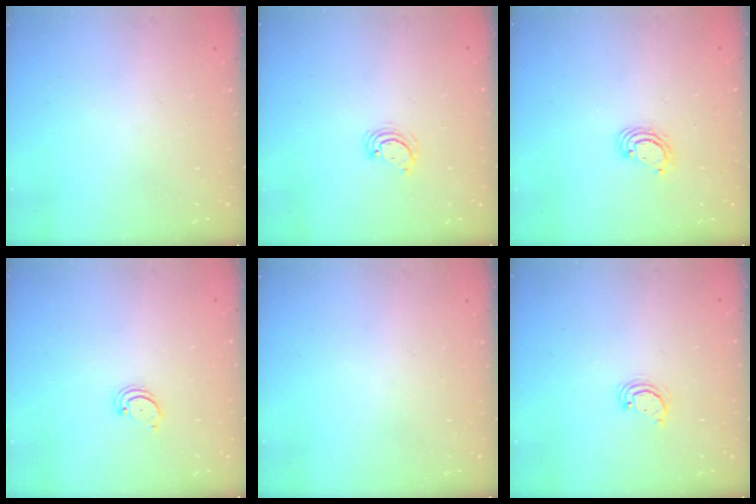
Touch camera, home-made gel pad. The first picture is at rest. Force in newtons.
{"total": 4.0, "press": 4.0, "slide": 0.3}
{"total": 3.8, "press": 3.8, "slide": 0.1}
{"total": 2.2, "press": 2.2, "slide": 0.2}
{"total": 0.0}
{"total": 3.0, "press": 3.0, "slide": 0.2}